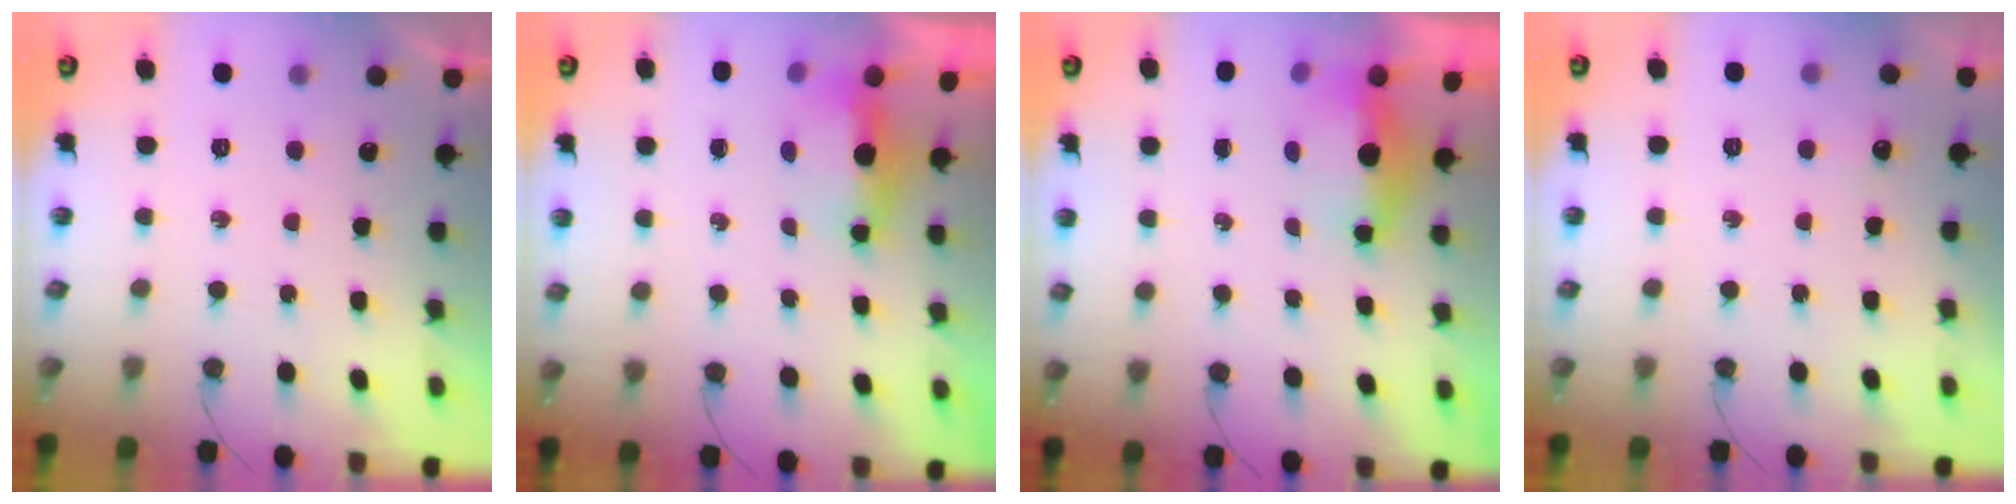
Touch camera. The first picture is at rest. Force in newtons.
{"total": 5.1, "press": 4.8, "slide": 1.7}
{"total": 5.3, "press": 5.1, "slide": 1.2}
{"total": 2.8, "press": 2.7, "slide": 0.4}